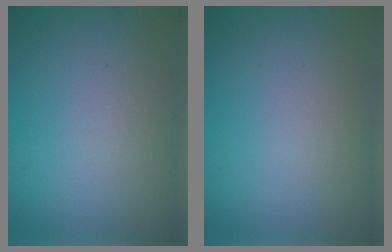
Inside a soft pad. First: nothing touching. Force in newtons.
{"total": 0.0}